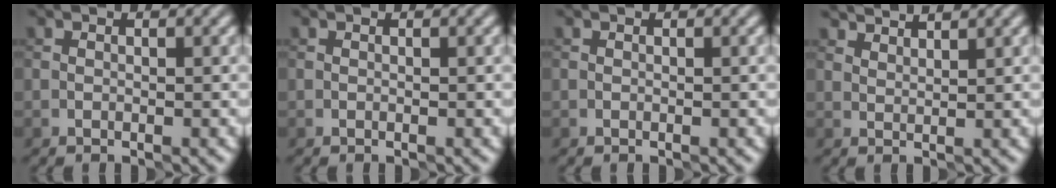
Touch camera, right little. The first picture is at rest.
{"total": 0.0}
{"total": 0.0}
{"total": 3.7, "force": [3.5, 0.5, 0.9], "torque": [-0.010, 0.011, 0.042]}